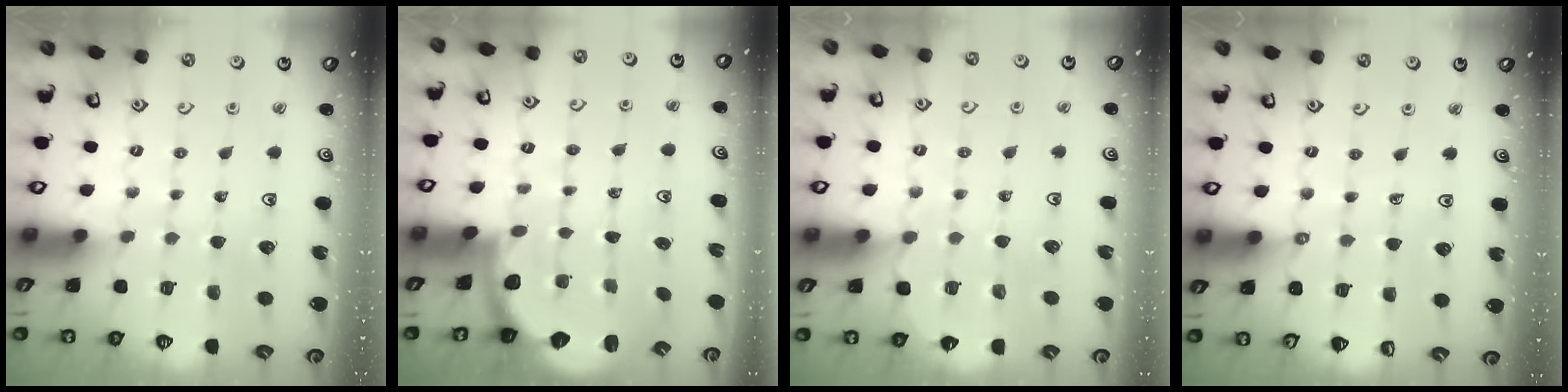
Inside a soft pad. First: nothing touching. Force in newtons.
{"total": 2.6, "press": 2.2, "slide": 1.3}
{"total": 5.5, "press": 5.1, "slide": 2.0}
{"total": 5.2, "press": 5.1, "slide": 0.9}